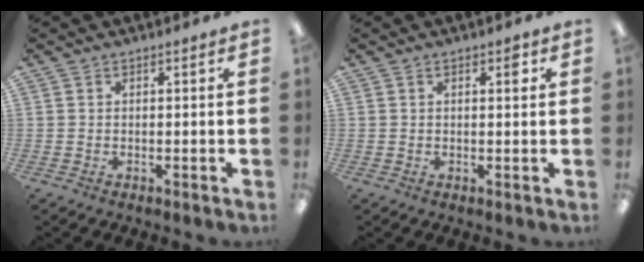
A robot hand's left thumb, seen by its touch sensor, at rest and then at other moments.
{"total": 2.5, "force": [1.0, 1.1, 2.0], "torque": [-0.017, -0.003, 0.010]}